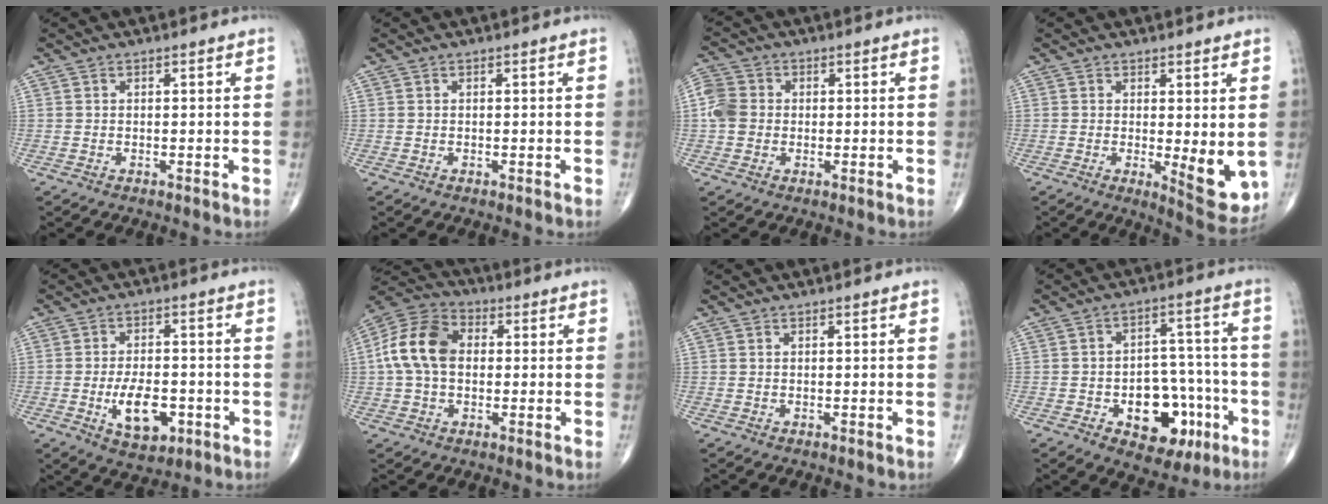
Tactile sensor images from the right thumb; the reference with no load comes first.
{"total": 0.0}
{"total": 5.7, "force": [-0.1, 5.0, 2.8], "torque": [-0.054, 0.012, -0.009]}
{"total": 7.5, "force": [0.1, 2.5, 7.0], "torque": [-0.084, -0.020, 0.008]}
{"total": 9.1, "force": [-2.7, 5.0, 7.1], "torque": [-0.103, 0.007, -0.035]}
{"total": 12.9, "force": [0.9, 8.8, 9.3], "torque": [-0.178, 0.030, 0.006]}
{"total": 0.0}
{"total": 14.3, "force": [-5.3, 9.2, 9.6], "torque": [-0.083, 0.047, -0.066]}